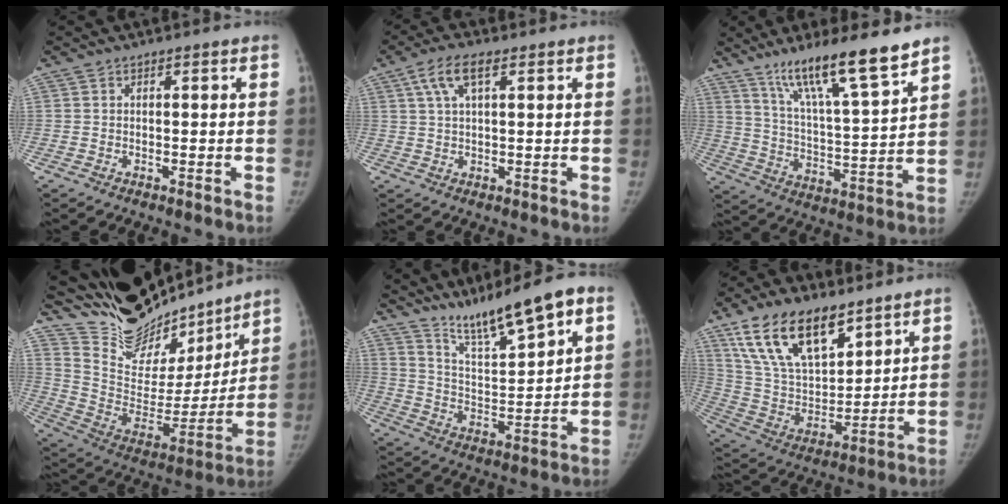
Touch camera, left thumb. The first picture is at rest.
{"total": 6.4, "force": [2.9, 2.6, 5.1], "torque": [-0.104, 0.008, 0.055]}
{"total": 16.3, "force": [12.0, 1.5, 11.0], "torque": [-0.173, -0.071, 0.211]}
{"total": 25.8, "force": [22.8, 8.4, 8.7], "torque": [-0.109, -0.122, 0.371]}
{"total": 14.5, "force": [10.1, 2.4, 10.1], "torque": [-0.157, -0.054, 0.185]}
{"total": 20.1, "force": [12.6, 9.8, 12.2], "torque": [-0.183, -0.050, 0.243]}